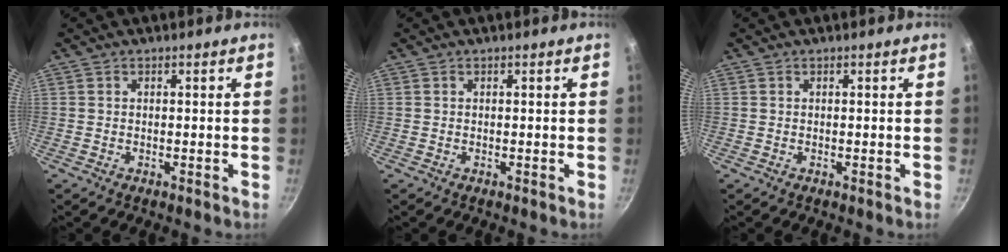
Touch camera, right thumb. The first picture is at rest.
{"total": 0.0}
{"total": 0.0}